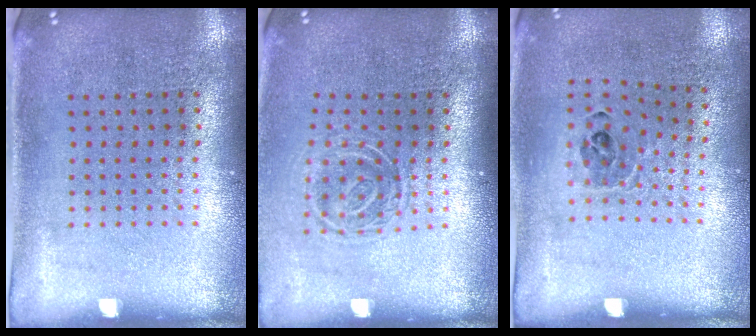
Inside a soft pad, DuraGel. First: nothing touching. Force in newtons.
{"total": 1.7, "press": 1.2, "slide": 1.2}
{"total": 0.9, "press": 0.8, "slide": 0.3}